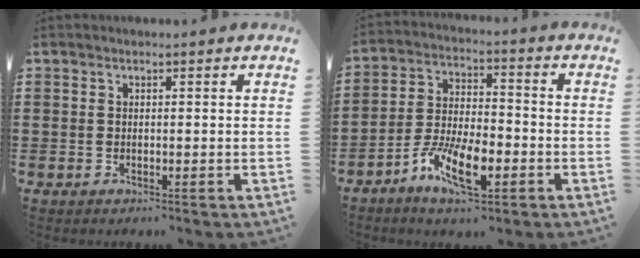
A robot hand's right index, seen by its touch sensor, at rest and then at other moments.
{"total": 9.2, "force": [-4.9, 3.6, 6.9], "torque": [-0.149, 0.000, -0.092]}